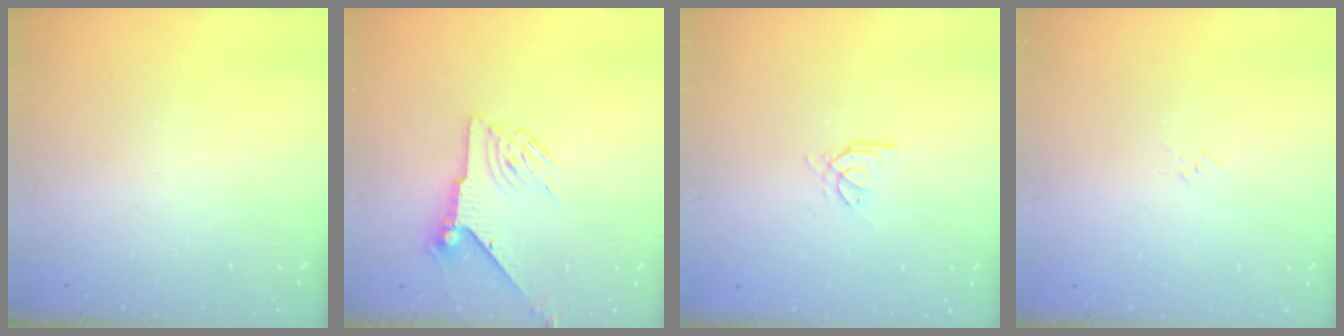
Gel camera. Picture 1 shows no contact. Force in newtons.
{"total": 7.5, "press": 7.5, "slide": 0.3}
{"total": 2.7, "press": 2.7, "slide": 0.4}
{"total": 2.9, "press": 2.9, "slide": 0.6}